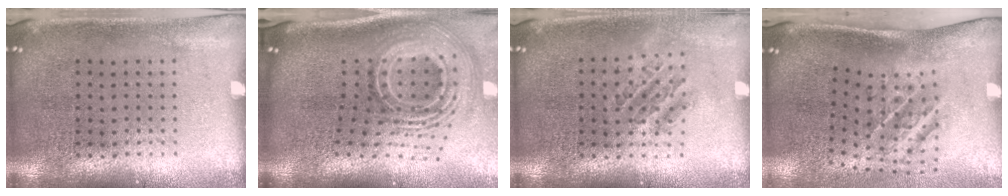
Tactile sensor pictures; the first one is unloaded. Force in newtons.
{"total": 3.3, "press": 2.0, "slide": 2.5}
{"total": 1.2, "press": 1.0, "slide": 0.5}
{"total": 2.2, "press": 1.3, "slide": 1.8}